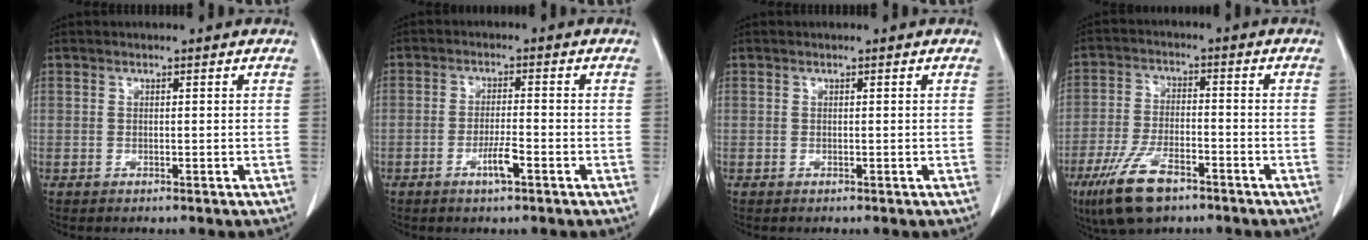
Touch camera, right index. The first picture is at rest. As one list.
[{"total": 3.8, "force": [-1.9, 0.5, 3.2], "torque": [-0.060, -0.001, -0.035]}, {"total": 0.0}, {"total": 10.0, "force": [-6.3, 3.5, 6.9], "torque": [-0.143, -0.010, -0.114]}]